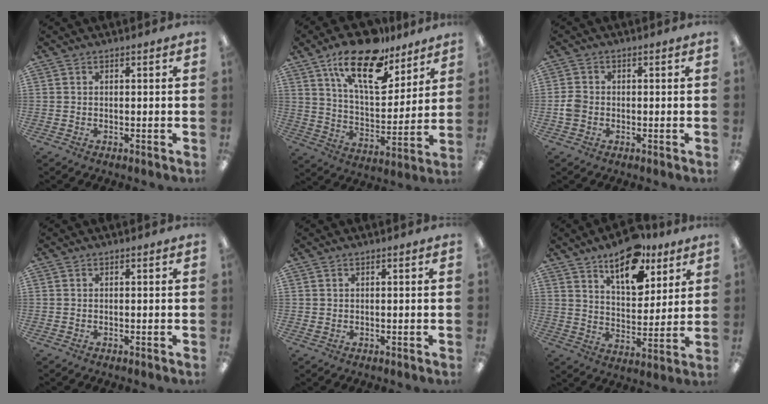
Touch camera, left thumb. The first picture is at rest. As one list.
[{"total": 20.4, "force": [13.4, 8.8, 12.5], "torque": [-0.209, -0.068, 0.230]}, {"total": 3.1, "force": [-0.6, 2.6, 1.6], "torque": [-0.026, 0.008, -0.009]}, {"total": 0.0}, {"total": 0.8, "force": [0.5, 0.6, 0.2], "torque": [-0.006, 0.002, 0.010]}, {"total": 14.9, "force": [10.1, 7.2, 8.3], "torque": [-0.116, -0.054, 0.174]}]